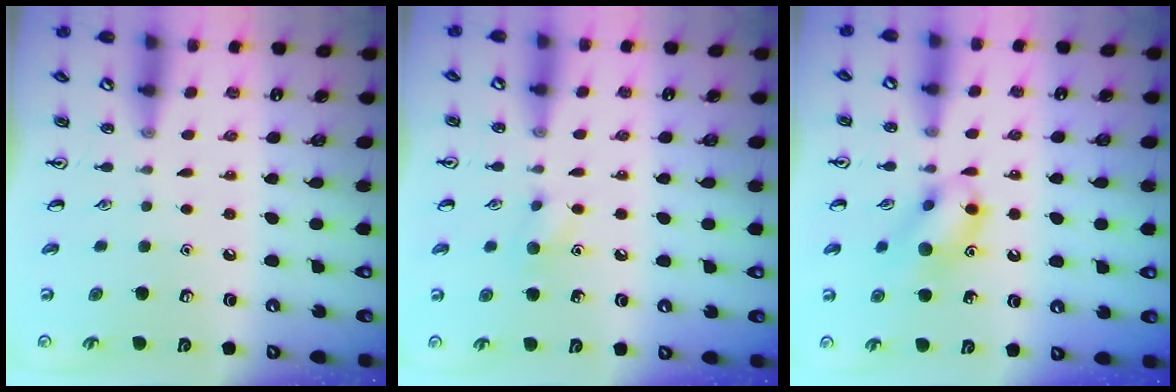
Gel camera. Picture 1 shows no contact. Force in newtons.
{"total": 6.4, "press": 6.2, "slide": 1.4}
{"total": 11.8, "press": 11.8, "slide": 1.3}